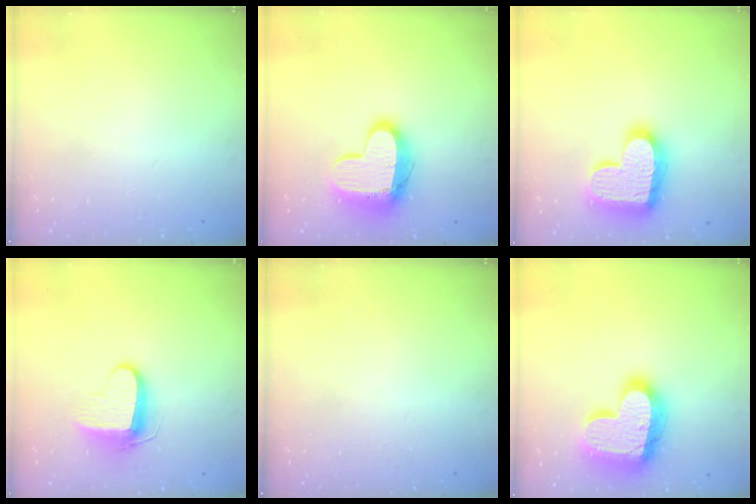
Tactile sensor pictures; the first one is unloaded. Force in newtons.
{"total": 14.2, "press": 14.1, "slide": 1.1}
{"total": 19.2, "press": 19.2, "slide": 1.3}
{"total": 9.8, "press": 9.7, "slide": 1.1}
{"total": 0.0}
{"total": 22.4, "press": 22.4, "slide": 1.4}